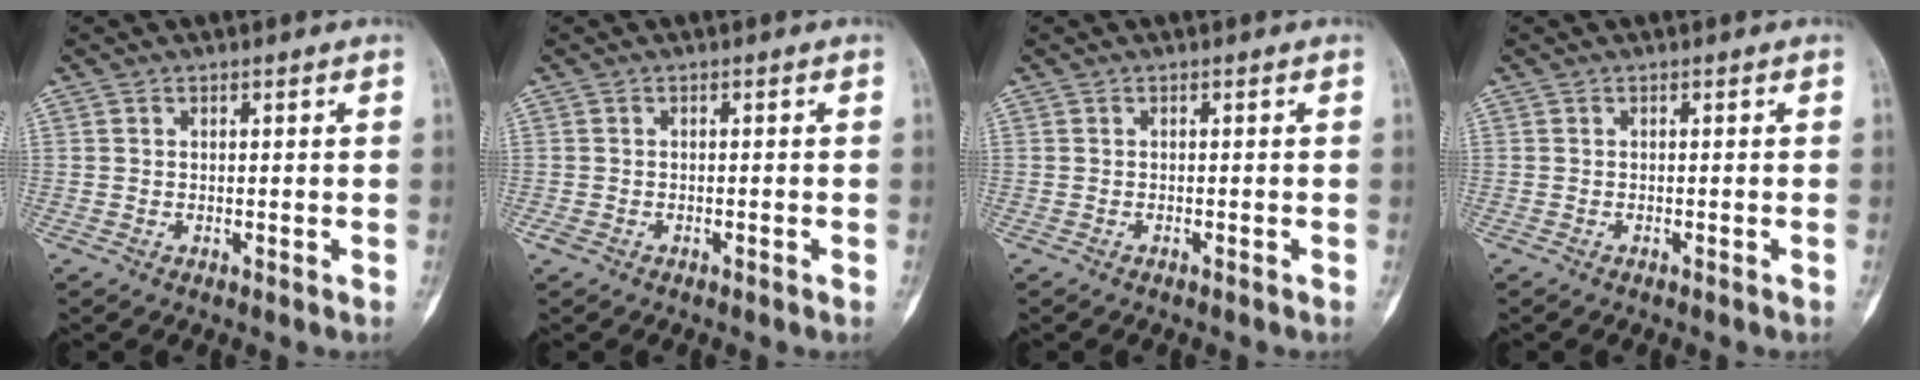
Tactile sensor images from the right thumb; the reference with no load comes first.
{"total": 0.9, "force": [-0.7, 0.3, 0.6], "torque": [-0.012, 0.004, -0.013]}
{"total": 0.5, "force": [-0.5, -0.1, 0.3], "torque": [-0.004, 0.002, -0.006]}
{"total": 0.5, "force": [-0.4, -0.2, 0.3], "torque": [0.002, 0.007, -0.008]}